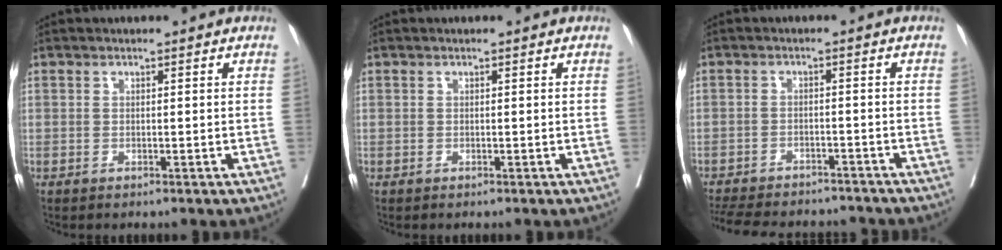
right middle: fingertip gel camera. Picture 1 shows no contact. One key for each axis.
{"total": 0.0}
{"total": 16.5, "fx": -14.8, "fy": 4.7, "fz": 5.6, "tx": -0.142, "ty": -0.012, "tz": -0.200}